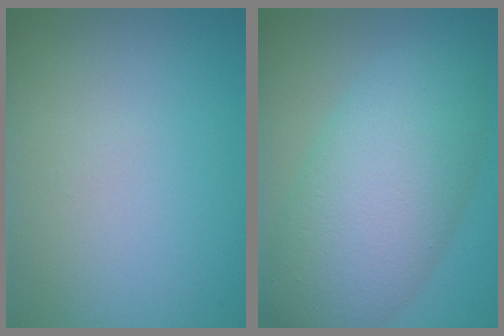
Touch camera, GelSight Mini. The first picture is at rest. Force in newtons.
{"total": 9.4, "press": 9.4, "slide": 0.2}